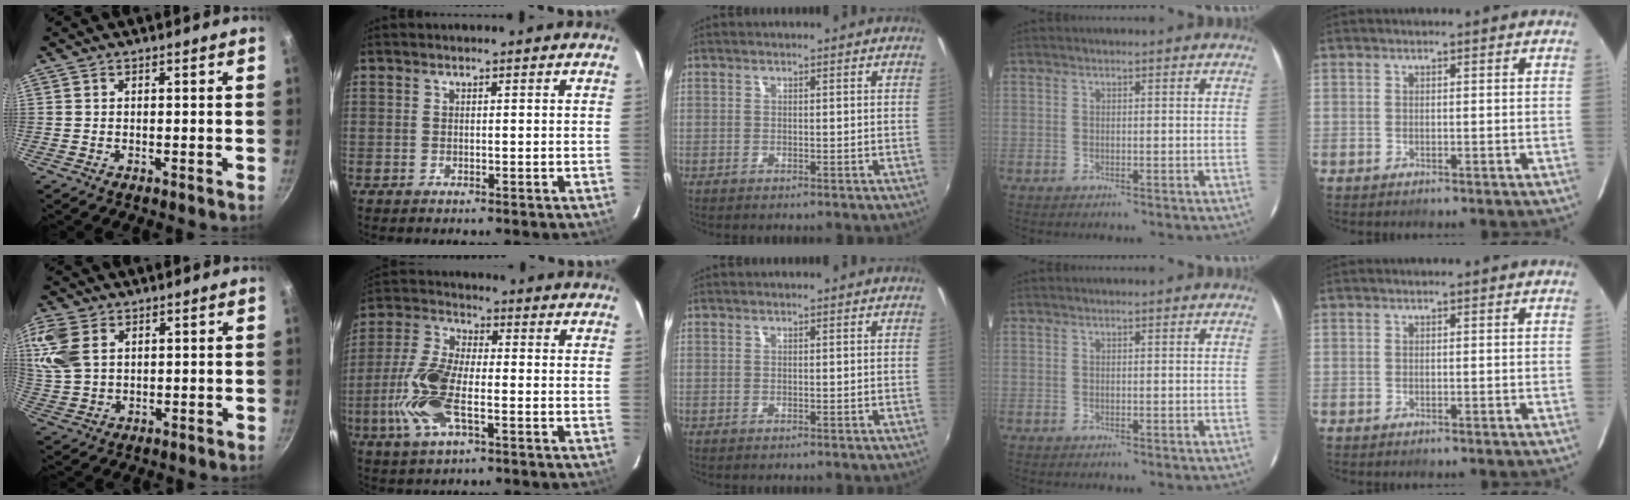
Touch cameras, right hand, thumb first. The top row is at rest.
{"thumb": {"total": 10.3, "force": [3.9, 7.0, 6.5], "torque": [-0.139, -0.002, 0.081]}, "index": {"total": 13.0, "force": [-3.8, 5.1, 11.4], "torque": [-0.255, -0.002, -0.079]}}